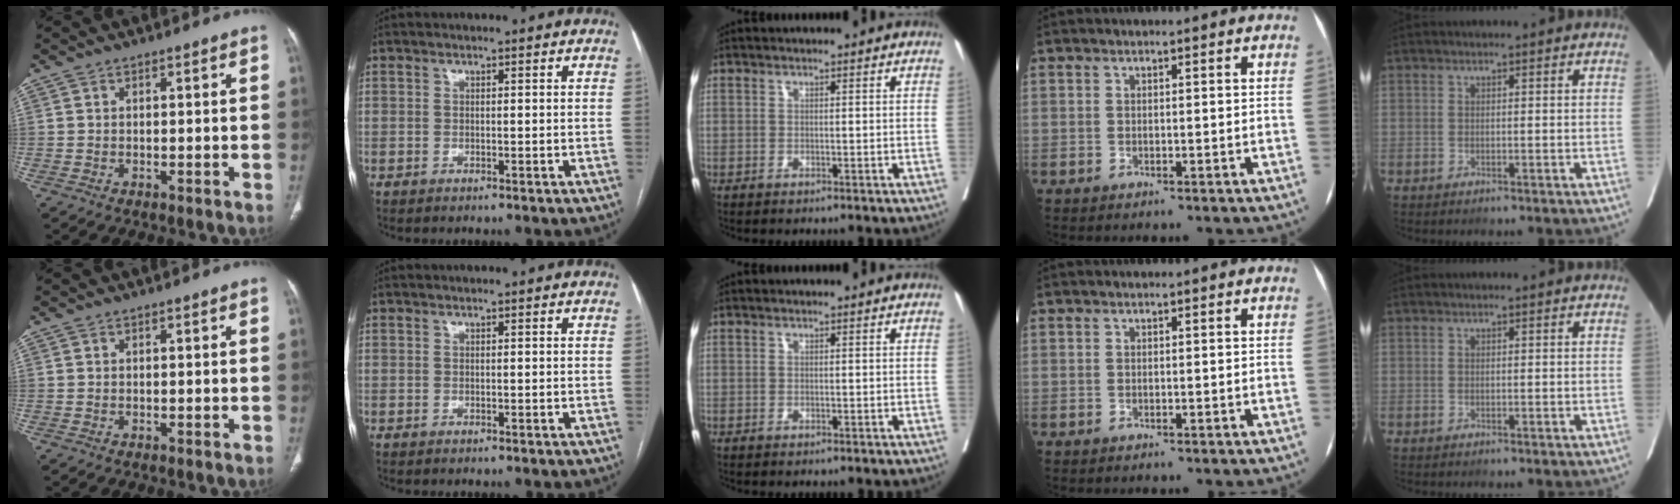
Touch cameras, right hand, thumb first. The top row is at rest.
{}